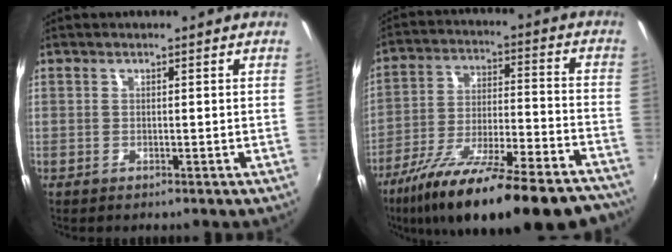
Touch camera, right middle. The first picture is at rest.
{"total": 29.1, "force": [-23.0, 6.3, 16.7], "torque": [-0.280, -0.059, -0.335]}